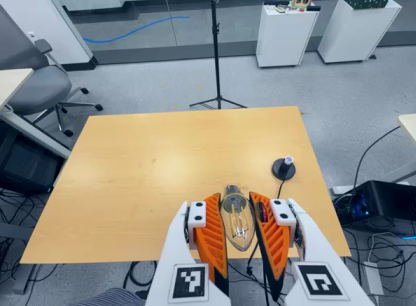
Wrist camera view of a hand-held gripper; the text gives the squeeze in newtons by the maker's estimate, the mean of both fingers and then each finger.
{"total": 22.2, "left": 23.9, "right": 20.6}